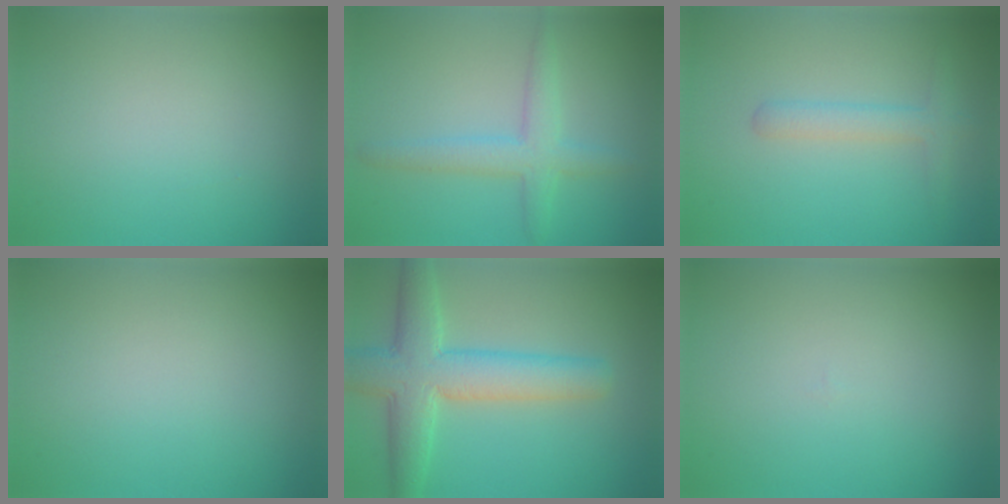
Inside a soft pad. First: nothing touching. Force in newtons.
{"total": 3.3, "press": 3.3, "slide": 0.1}
{"total": 2.2, "press": 2.2, "slide": 0.1}
{"total": 0.0}
{"total": 7.0, "press": 7.0, "slide": 0.3}
{"total": 0.0}